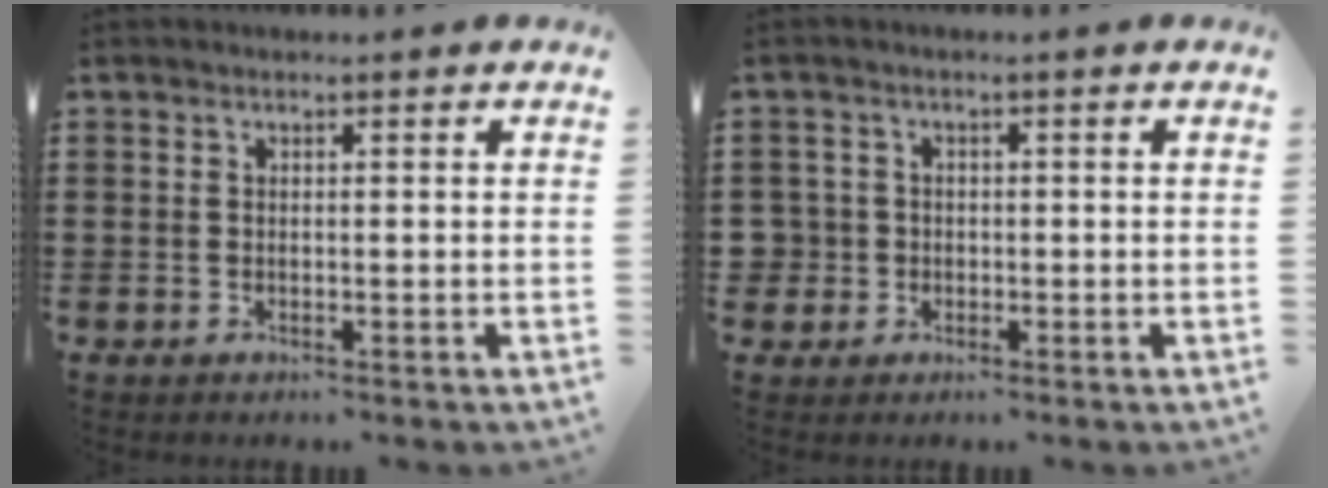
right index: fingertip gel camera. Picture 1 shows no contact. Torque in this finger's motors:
{"motor_torque": [1.01, 1.12, 0.17, 0.02]}